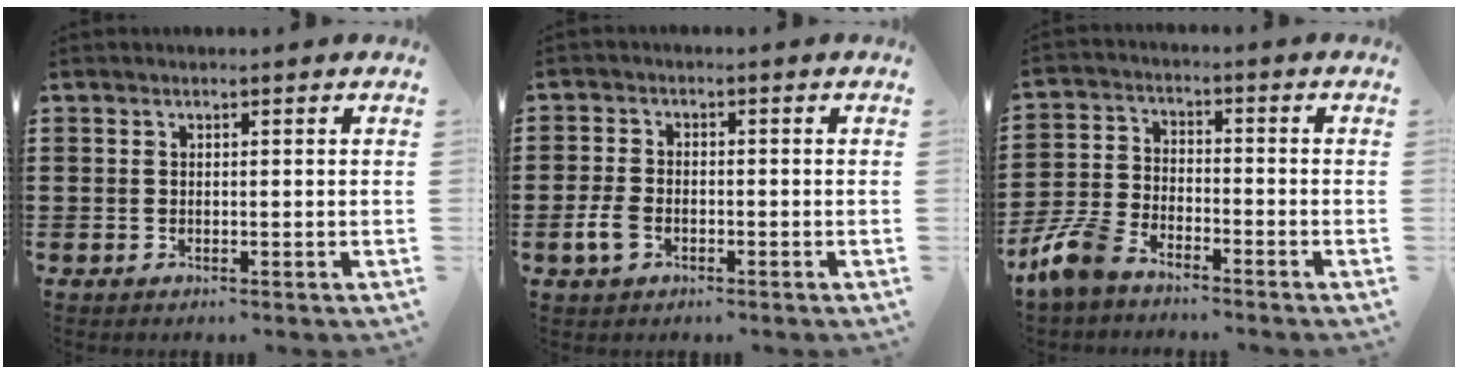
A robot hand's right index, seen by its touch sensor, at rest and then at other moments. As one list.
[{"total": 3.4, "force": [-1.3, 2.1, 2.3], "torque": [-0.062, -0.007, -0.027]}, {"total": 5.6, "force": [-4.9, 1.6, 2.2], "torque": [-0.078, -0.005, -0.103]}]